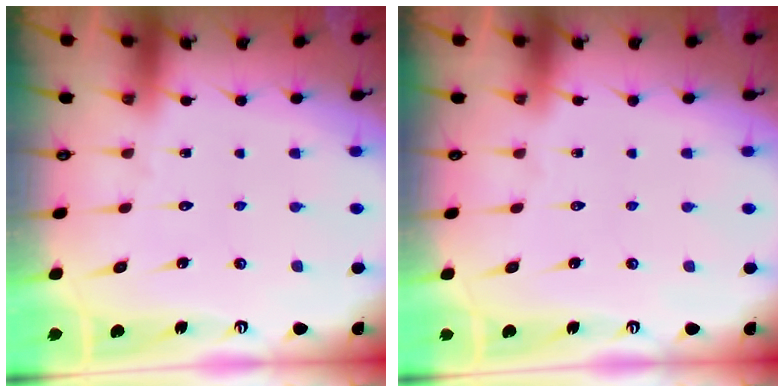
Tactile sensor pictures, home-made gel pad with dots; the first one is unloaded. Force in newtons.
{"total": 0.0}